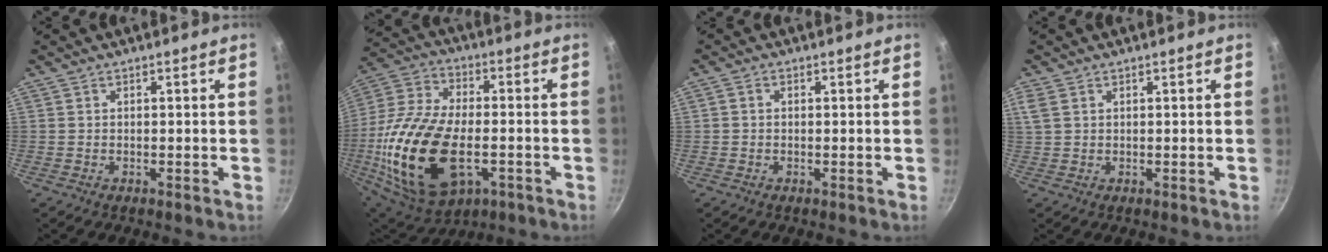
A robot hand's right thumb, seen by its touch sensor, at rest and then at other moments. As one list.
[{"total": 25.3, "force": [-5.7, 13.8, 20.4], "torque": [-0.413, 0.011, -0.099]}, {"total": 1.0, "force": [0.0, 0.8, 0.5], "torque": [-0.011, 0.005, -0.001]}, {"total": 2.8, "force": [1.2, 1.7, 1.8], "torque": [-0.040, 0.005, 0.029]}]